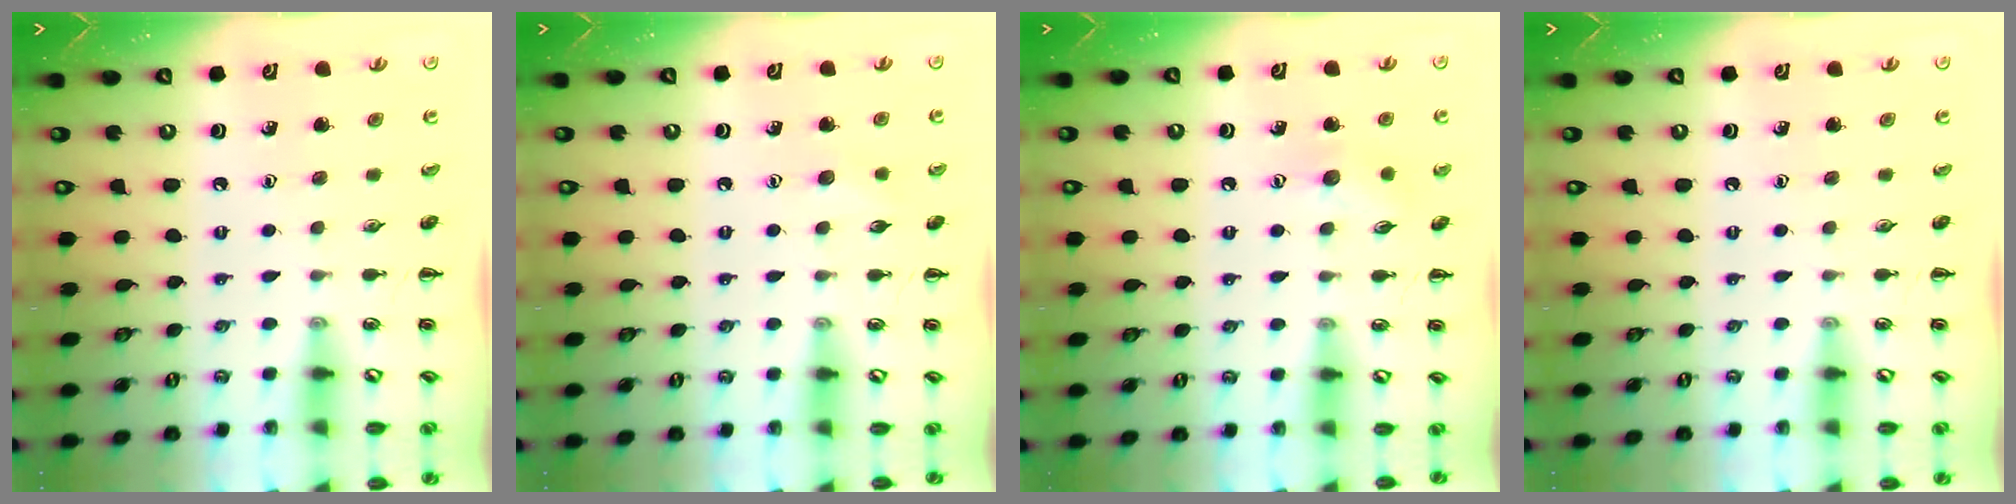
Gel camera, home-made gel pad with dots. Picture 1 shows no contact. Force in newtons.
{"total": 4.6, "press": 4.5, "slide": 1.0}
{"total": 7.5, "press": 7.4, "slide": 1.3}
{"total": 0.0}